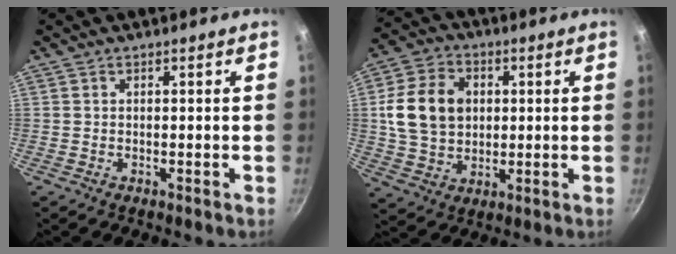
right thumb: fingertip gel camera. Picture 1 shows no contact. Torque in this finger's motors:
{"motor_torque": [0.82, 2.65, 0.49, -0.50, 0.14]}